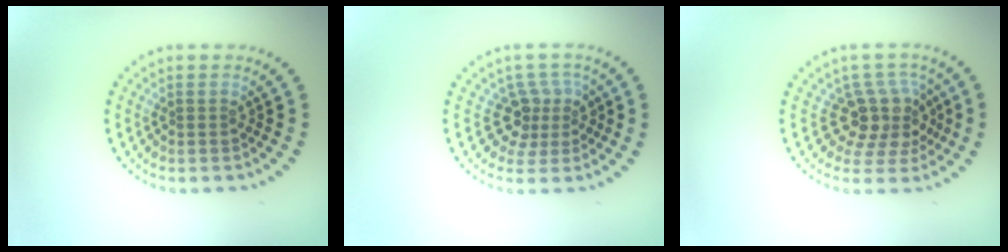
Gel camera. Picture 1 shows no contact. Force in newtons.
{"total": 3.2, "press": 2.3, "slide": 2.3}
{"total": 4.1, "press": 3.2, "slide": 2.6}